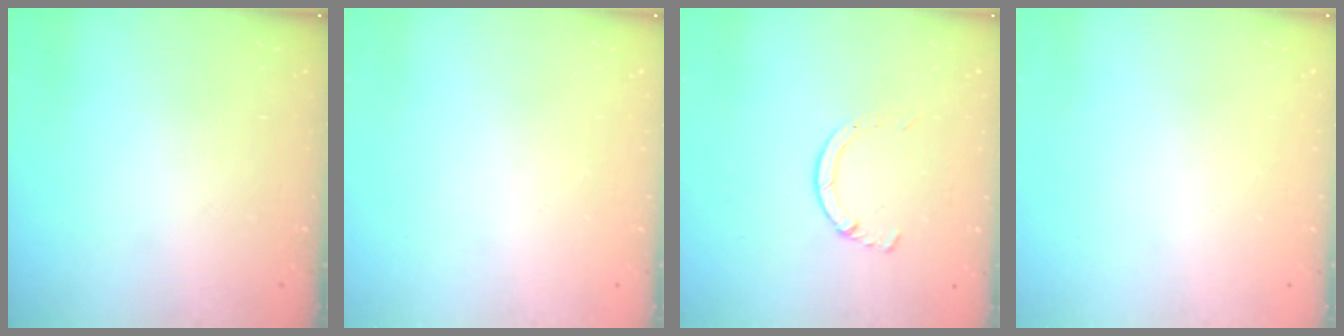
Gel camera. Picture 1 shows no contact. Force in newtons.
{"total": 0.0}
{"total": 2.8, "press": 2.8, "slide": 0.4}
{"total": 0.0}